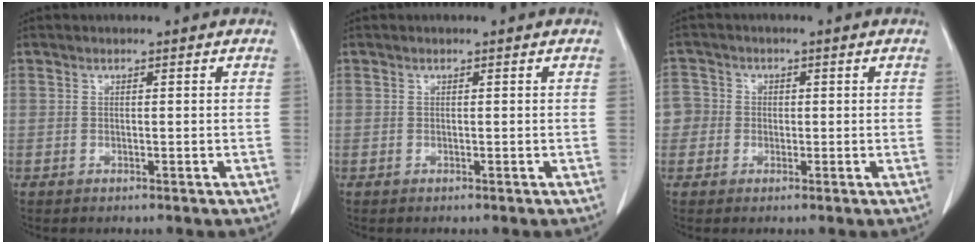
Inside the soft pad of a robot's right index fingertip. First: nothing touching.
{"total": 0.0}
{"total": 3.6, "force": [-0.3, 3.6, 0.1], "torque": [0.010, 0.016, -0.013]}